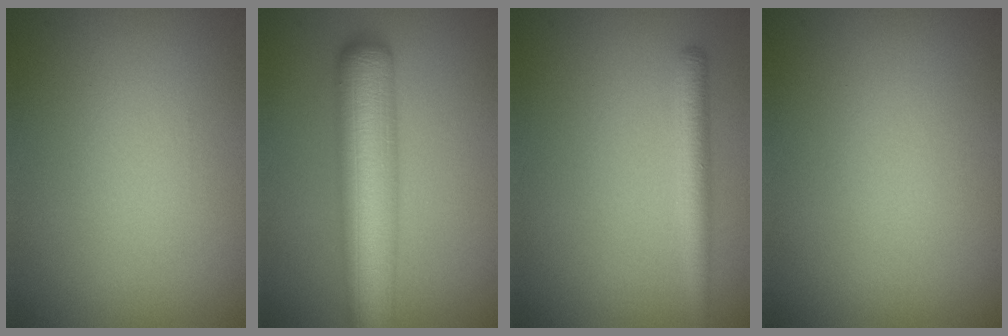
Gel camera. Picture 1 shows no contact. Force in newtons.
{"total": 8.6, "press": 8.6, "slide": 0.2}
{"total": 2.3, "press": 2.3, "slide": 0.2}
{"total": 0.0}